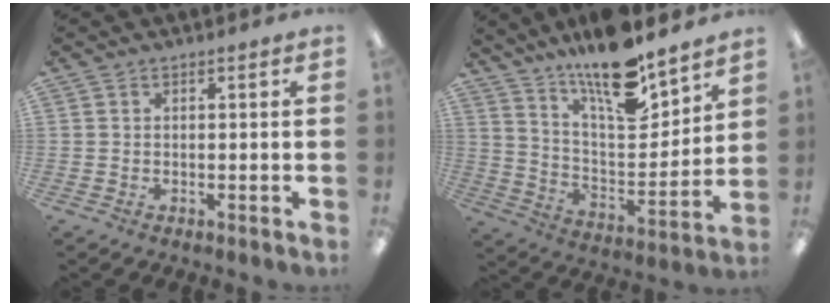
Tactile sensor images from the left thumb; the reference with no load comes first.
{"total": 16.6, "force": [13.6, 4.4, 8.5], "torque": [-0.157, -0.095, 0.233]}